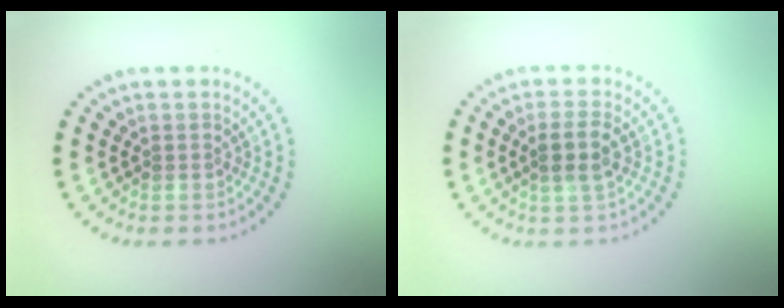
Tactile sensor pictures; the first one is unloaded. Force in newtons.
{"total": 2.5, "press": 2.3, "slide": 0.8}